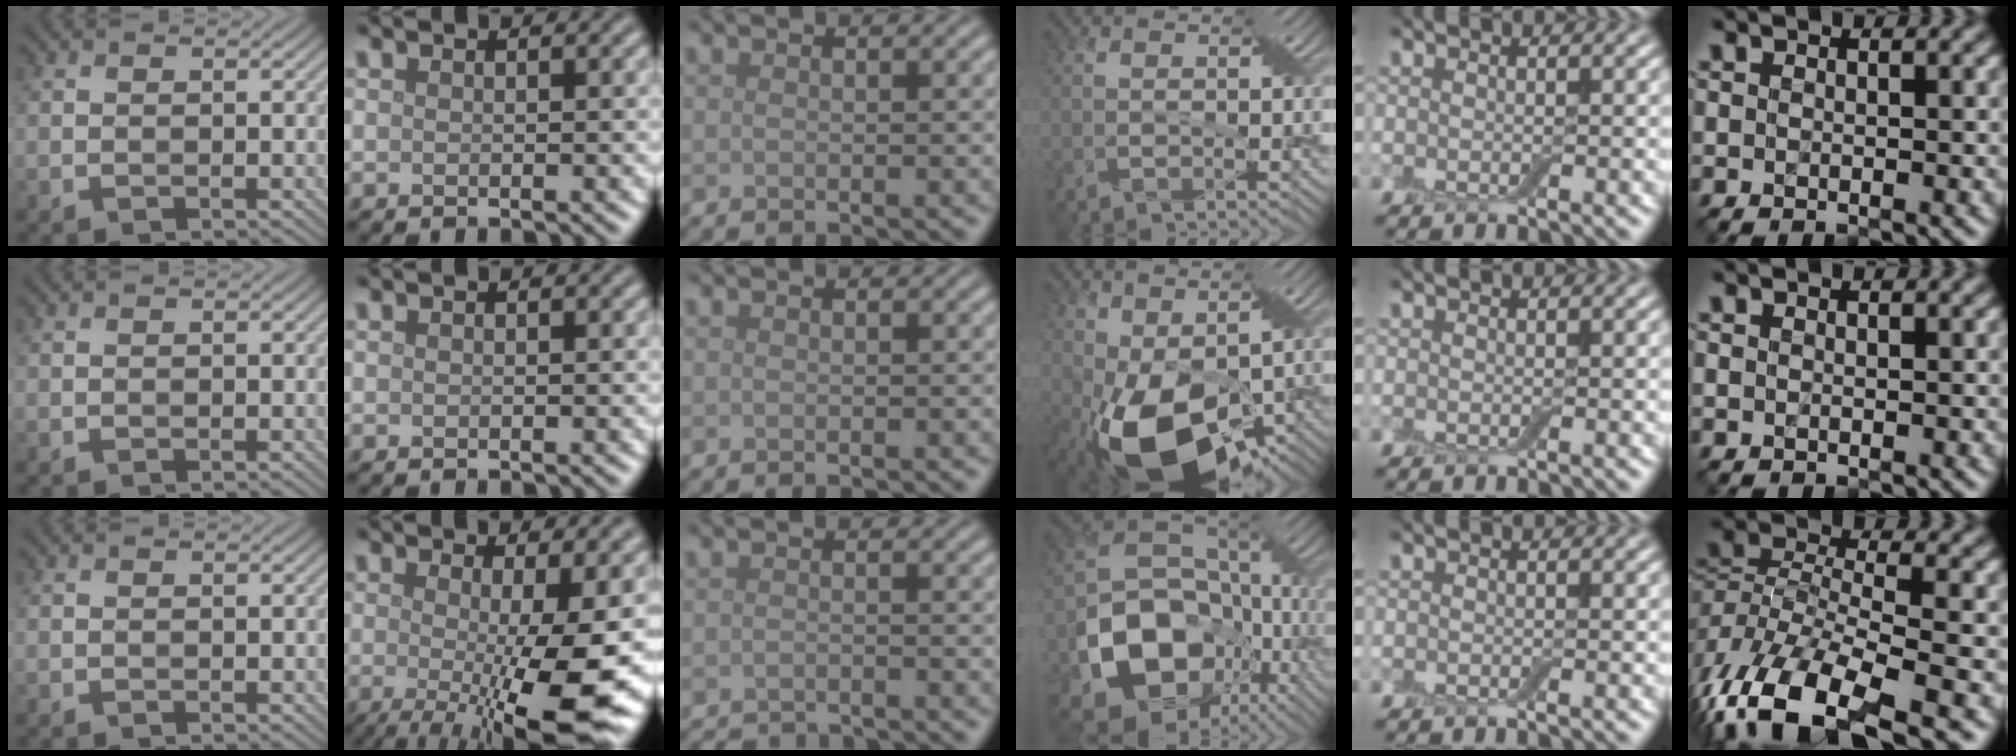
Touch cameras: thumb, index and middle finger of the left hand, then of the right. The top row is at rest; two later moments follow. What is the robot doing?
{"motion": "cut", "object": "cling film"}